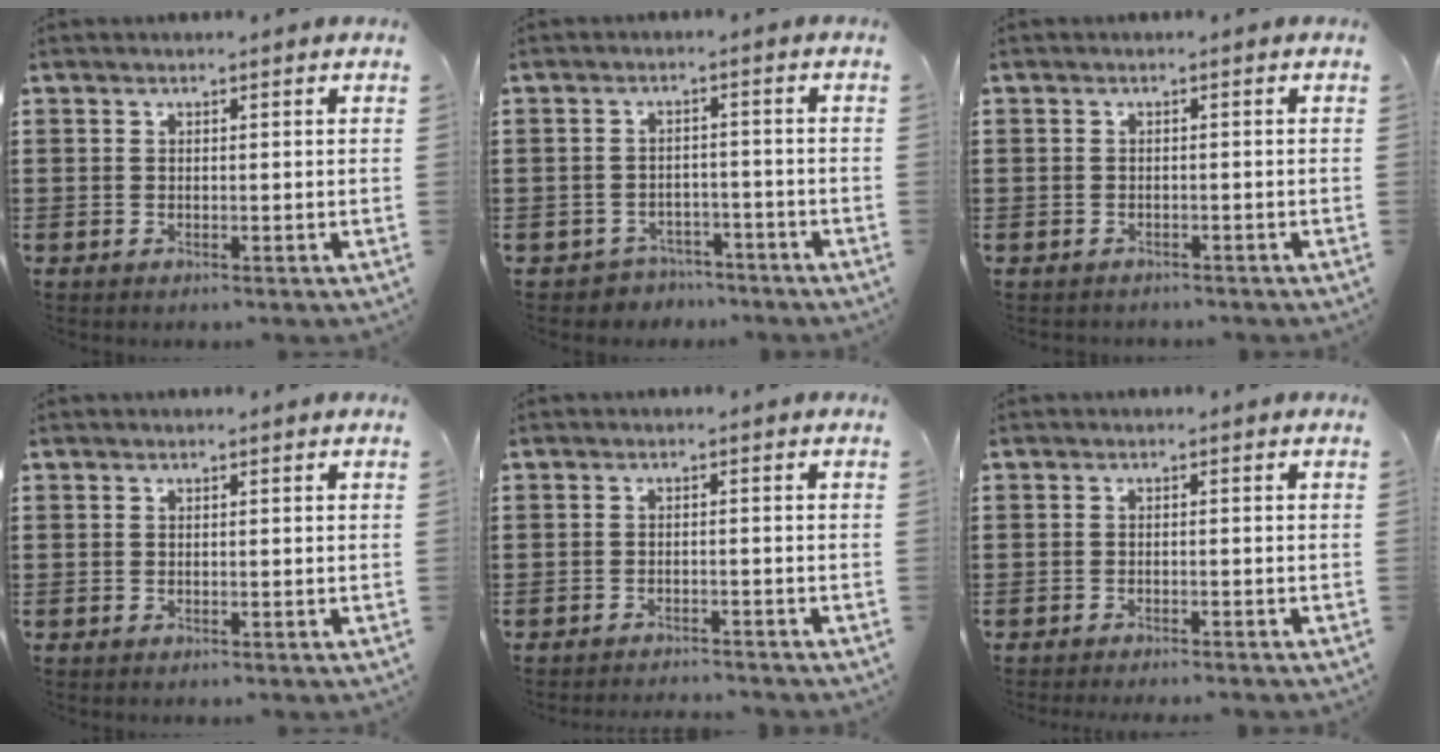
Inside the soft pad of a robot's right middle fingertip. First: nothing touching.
{"total": 2.9, "force": [-2.8, 0.8, -0.3], "torque": [-0.005, 0.003, -0.063]}
{"total": 1.0, "force": [-0.9, 0.4, -0.2], "torque": [0.002, 0.004, -0.020]}
{"total": 0.0}
{"total": 1.5, "force": [-1.5, 0.0, 0.1], "torque": [-0.005, 0.004, -0.032]}
{"total": 1.1, "force": [-1.1, 0.0, -0.1], "torque": [-0.001, 0.002, -0.024]}